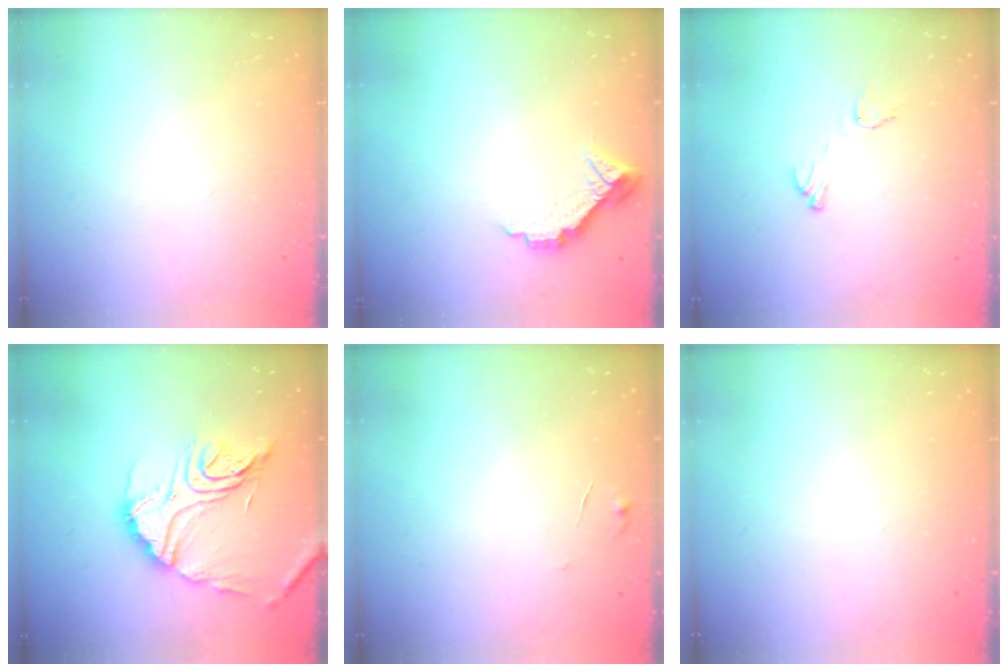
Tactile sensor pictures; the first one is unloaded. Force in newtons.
{"total": 8.7, "press": 8.7, "slide": 0.4}
{"total": 5.7, "press": 5.7, "slide": 0.4}
{"total": 17.2, "press": 17.1, "slide": 0.9}
{"total": 5.4, "press": 5.4, "slide": 0.3}
{"total": 0.0}